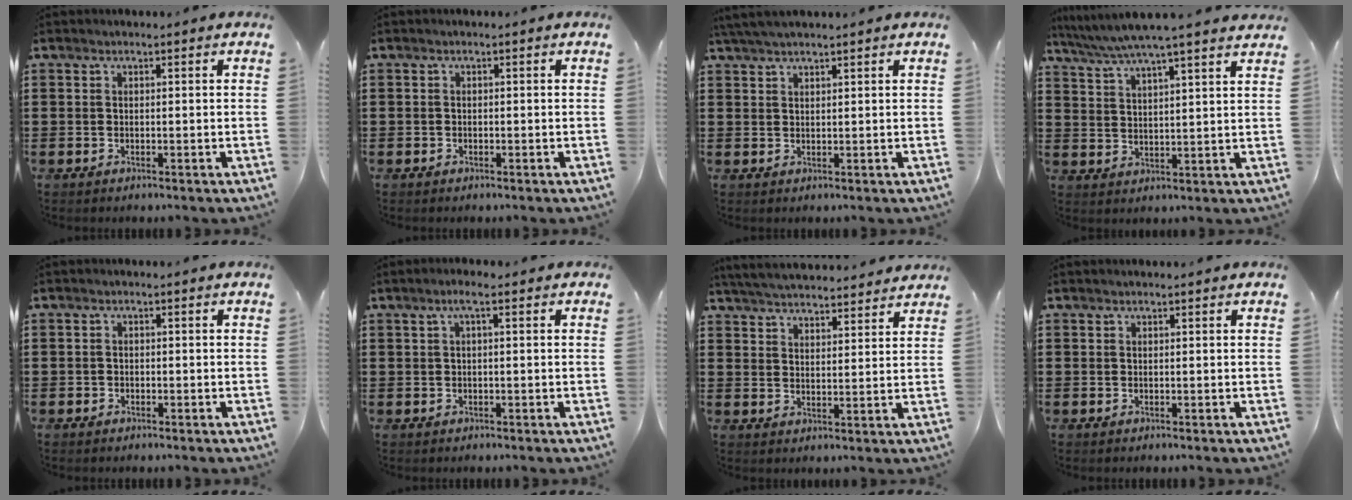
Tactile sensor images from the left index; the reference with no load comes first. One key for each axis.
{"total": 0.6, "fx": -0.4, "fy": 0.4, "fz": -0.1, "tx": -0.001, "ty": 0.002, "tz": -0.009}
{"total": 2.3, "fx": 2.1, "fy": 0.2, "fz": 1.0, "tx": -0.025, "ty": 0.003, "tz": 0.040}
{"total": 5.8, "fx": 5.2, "fy": -0.3, "fz": 2.4, "tx": -0.065, "ty": -0.027, "tz": 0.090}
{"total": 0.8, "fx": -0.6, "fy": 0.5, "fz": -0.1, "tx": -0.001, "ty": 0.003, "tz": -0.014}
{"total": 2.3, "fx": 0.4, "fy": 0.3, "fz": 2.2, "tx": -0.042, "ty": 0.005, "tz": 0.006}
{"total": 4.7, "fx": 4.7, "fy": 0.0, "fz": 0.6, "tx": -0.029, "ty": -0.023, "tz": 0.083}
{"total": 0.0}